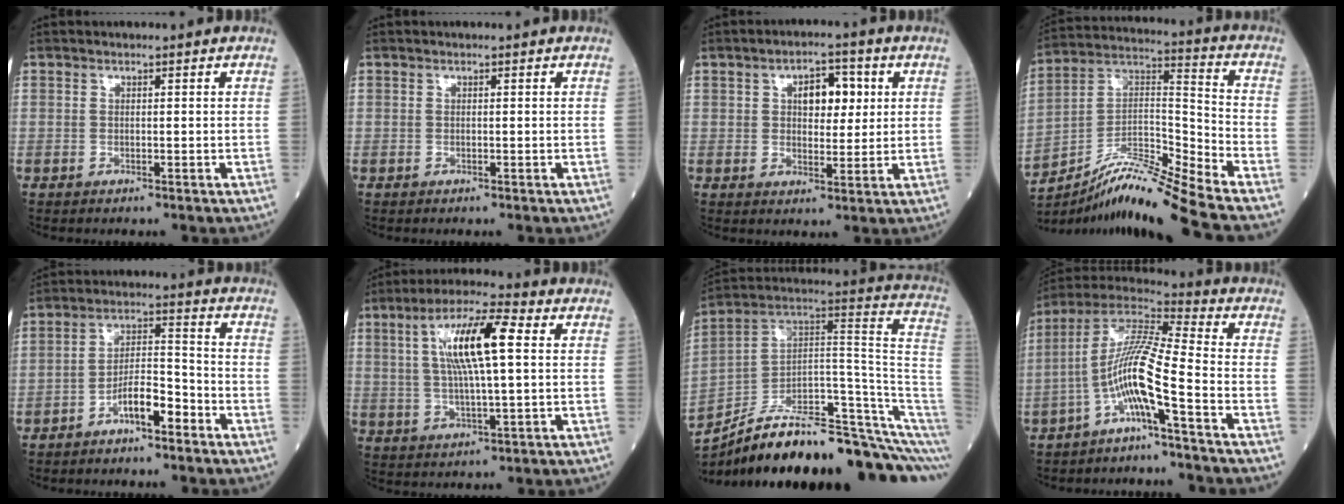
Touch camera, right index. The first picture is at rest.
{"total": 0.0}
{"total": 6.2, "force": [1.8, 3.3, 5.0], "torque": [-0.070, 0.015, 0.028]}
{"total": 15.2, "force": [-12.7, -1.9, 8.0], "torque": [-0.144, 0.022, -0.226]}
{"total": 6.5, "force": [-4.1, 1.7, 4.8], "torque": [-0.089, 0.018, -0.073]}
{"total": 11.8, "force": [2.7, 1.6, 11.4], "torque": [-0.215, 0.017, 0.046]}
{"total": 25.3, "force": [-18.4, 3.5, 16.9], "torque": [-0.176, 0.053, -0.283]}
{"total": 10.6, "force": [-4.3, -0.2, 9.6], "torque": [-0.197, 0.014, -0.092]}